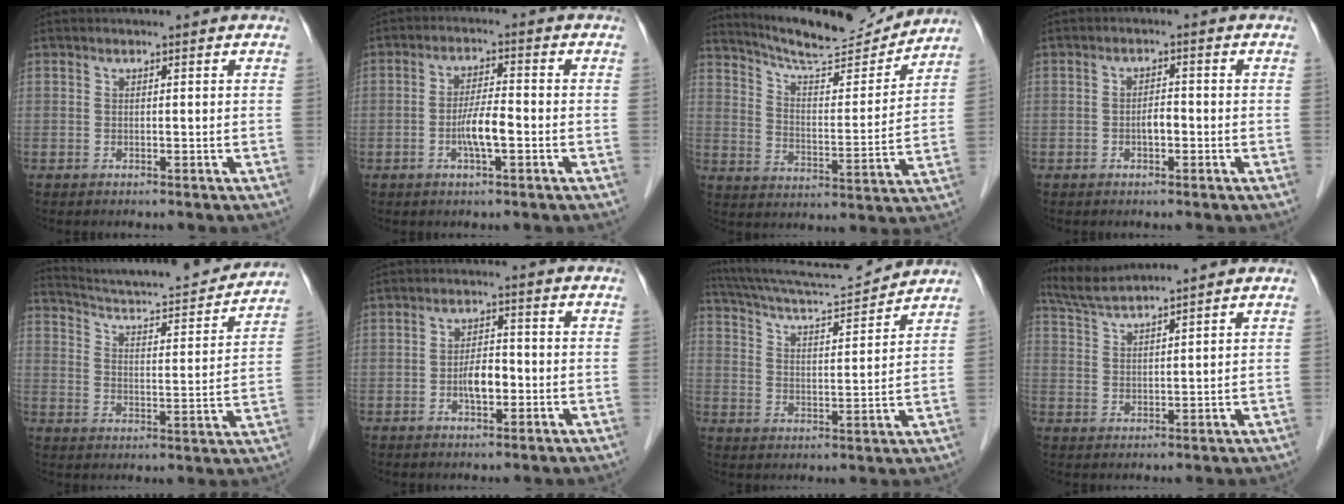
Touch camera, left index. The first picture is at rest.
{"total": 4.9, "force": [-1.5, 0.8, 4.5], "torque": [-0.089, -0.003, -0.028]}
{"total": 16.0, "force": [15.2, 1.4, 4.8], "torque": [-0.085, -0.012, 0.232]}
{"total": 2.2, "force": [-0.9, 0.9, 1.8], "torque": [-0.027, 0.002, -0.016]}
{"total": 21.6, "force": [20.3, 1.8, 7.2], "torque": [-0.116, -0.026, 0.278]}
{"total": 4.0, "force": [-1.3, 1.8, 3.4], "torque": [-0.061, 0.002, -0.024]}
{"total": 13.5, "force": [13.0, -0.6, 3.6], "torque": [-0.075, -0.001, 0.211]}
{"total": 6.2, "force": [5.8, -1.0, 2.0], "torque": [-0.047, 0.019, 0.114]}